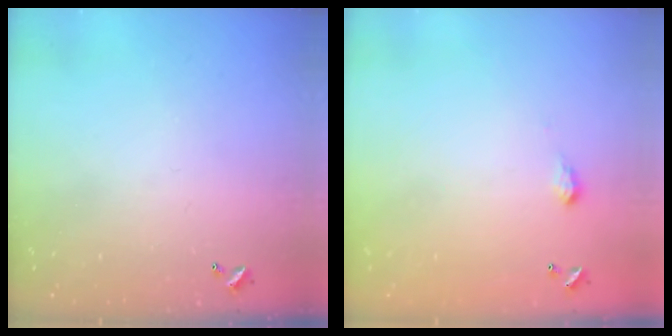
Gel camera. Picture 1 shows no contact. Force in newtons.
{"total": 2.0, "press": 2.0, "slide": 0.3}